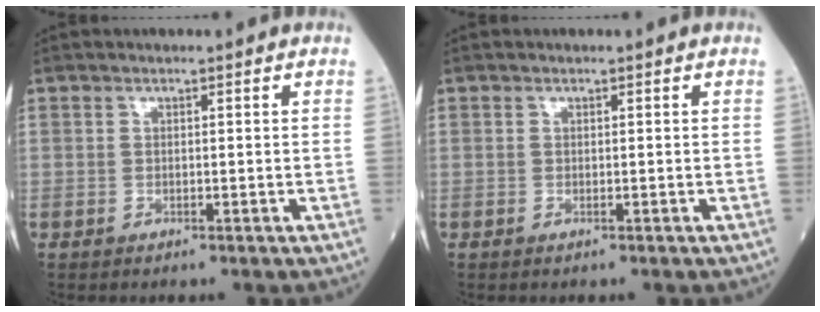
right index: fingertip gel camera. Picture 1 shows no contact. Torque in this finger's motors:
{"motor_torque": [-0.17, 0.08, -0.01, -0.01]}